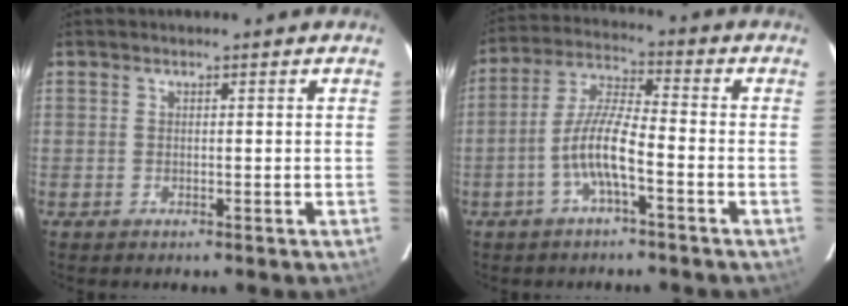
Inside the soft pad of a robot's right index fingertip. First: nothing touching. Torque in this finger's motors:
{"motor_torque": [1.39, -0.46, 0.81, 0.21]}